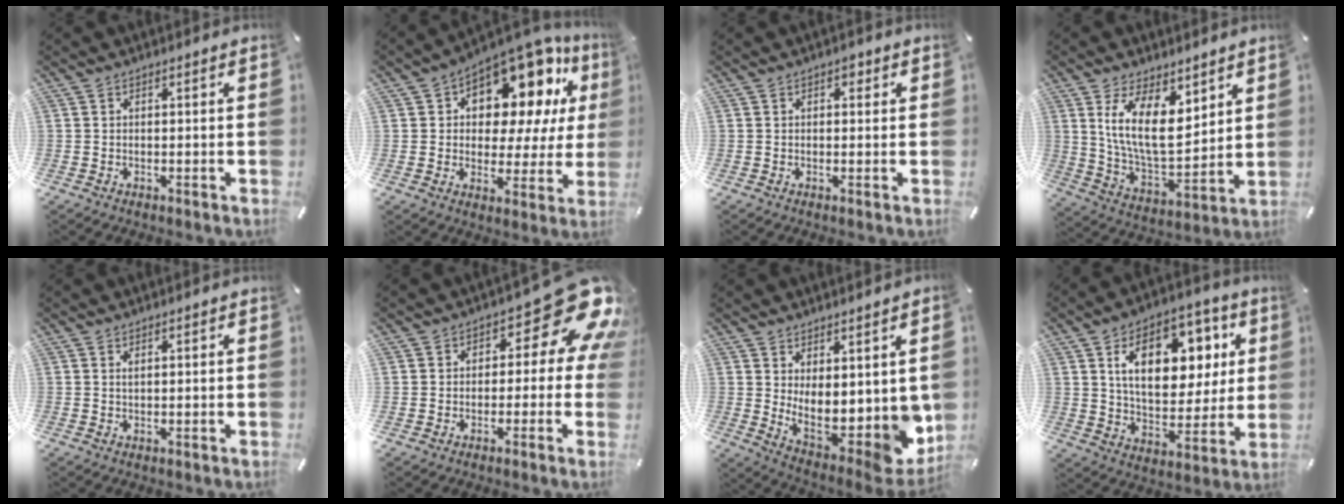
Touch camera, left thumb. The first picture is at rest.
{"total": 15.7, "force": [9.4, 8.7, 9.1], "torque": [-0.126, -0.085, 0.160]}
{"total": 1.5, "force": [0.4, 1.1, 0.9], "torque": [-0.005, 0.000, 0.003]}
{"total": 14.5, "force": [6.5, 7.5, 10.6], "torque": [-0.217, -0.039, 0.114]}
{"total": 0.6, "force": [0.3, 0.1, 0.5], "torque": [-0.010, 0.000, 0.006]}
{"total": 17.2, "force": [6.8, 9.2, 12.8], "torque": [-0.160, -0.045, 0.114]}
{"total": 8.9, "force": [1.5, 5.3, 7.0], "torque": [-0.065, -0.056, 0.045]}
{"total": 17.4, "force": [6.5, 11.0, 11.9], "torque": [-0.182, -0.009, 0.112]}